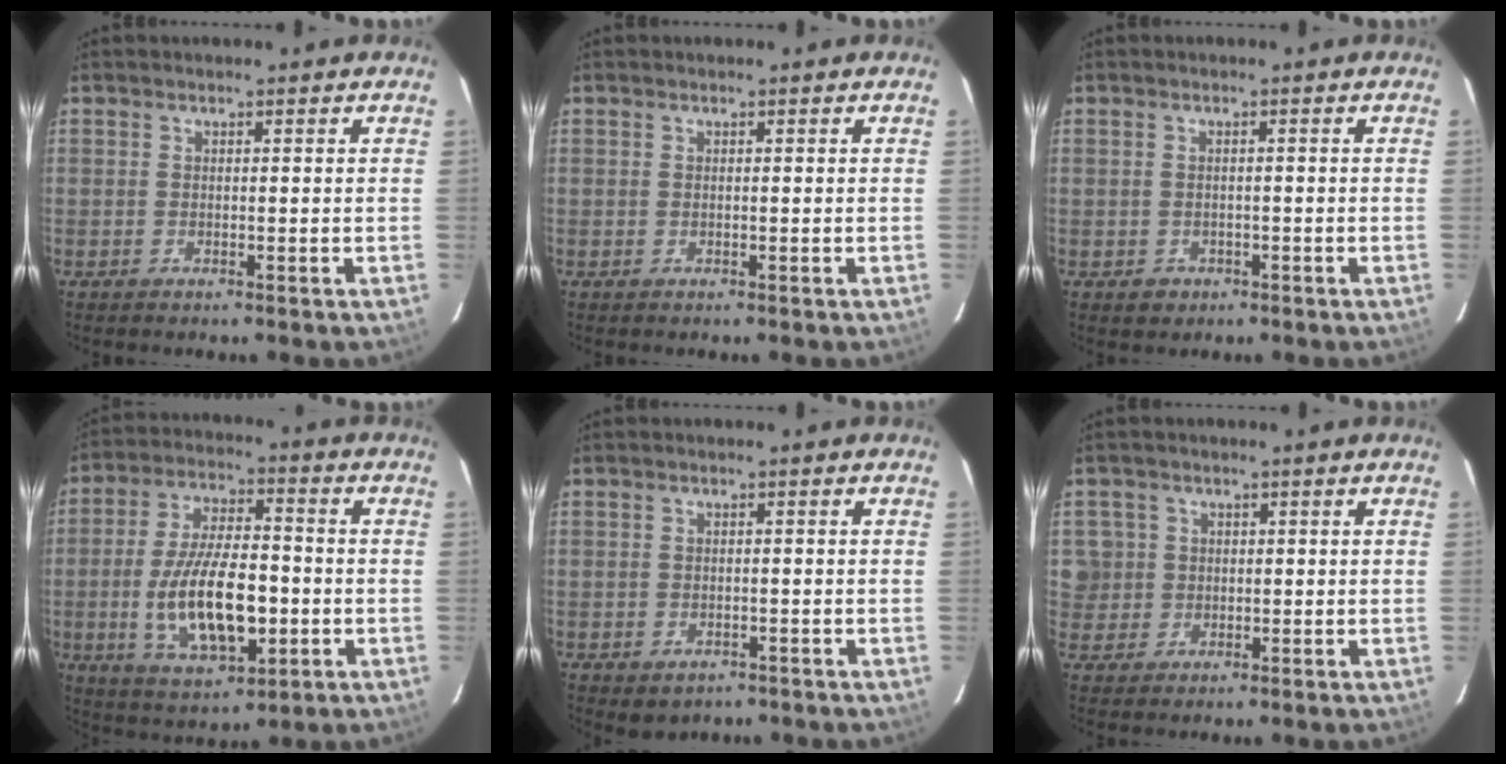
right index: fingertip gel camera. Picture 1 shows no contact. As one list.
[{"total": 0.0}, {"total": 2.2, "force": [-1.0, 2.0, 0.4], "torque": [-0.010, 0.002, -0.007]}, {"total": 16.2, "force": [-3.4, 7.0, 14.3], "torque": [-0.279, -0.007, -0.047]}, {"total": 3.3, "force": [-1.7, 2.6, 1.3], "torque": [-0.030, -0.004, -0.014]}, {"total": 5.1, "force": [0.5, 5.1, 0.6], "torque": [0.003, 0.021, 0.016]}]